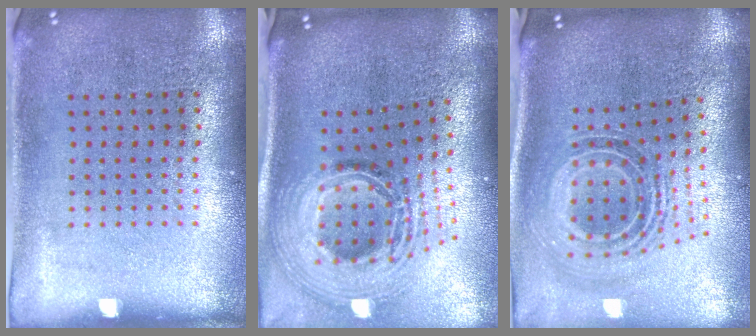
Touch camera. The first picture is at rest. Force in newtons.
{"total": 2.8, "press": 2.0, "slide": 2.0}
{"total": 1.6, "press": 1.2, "slide": 1.0}